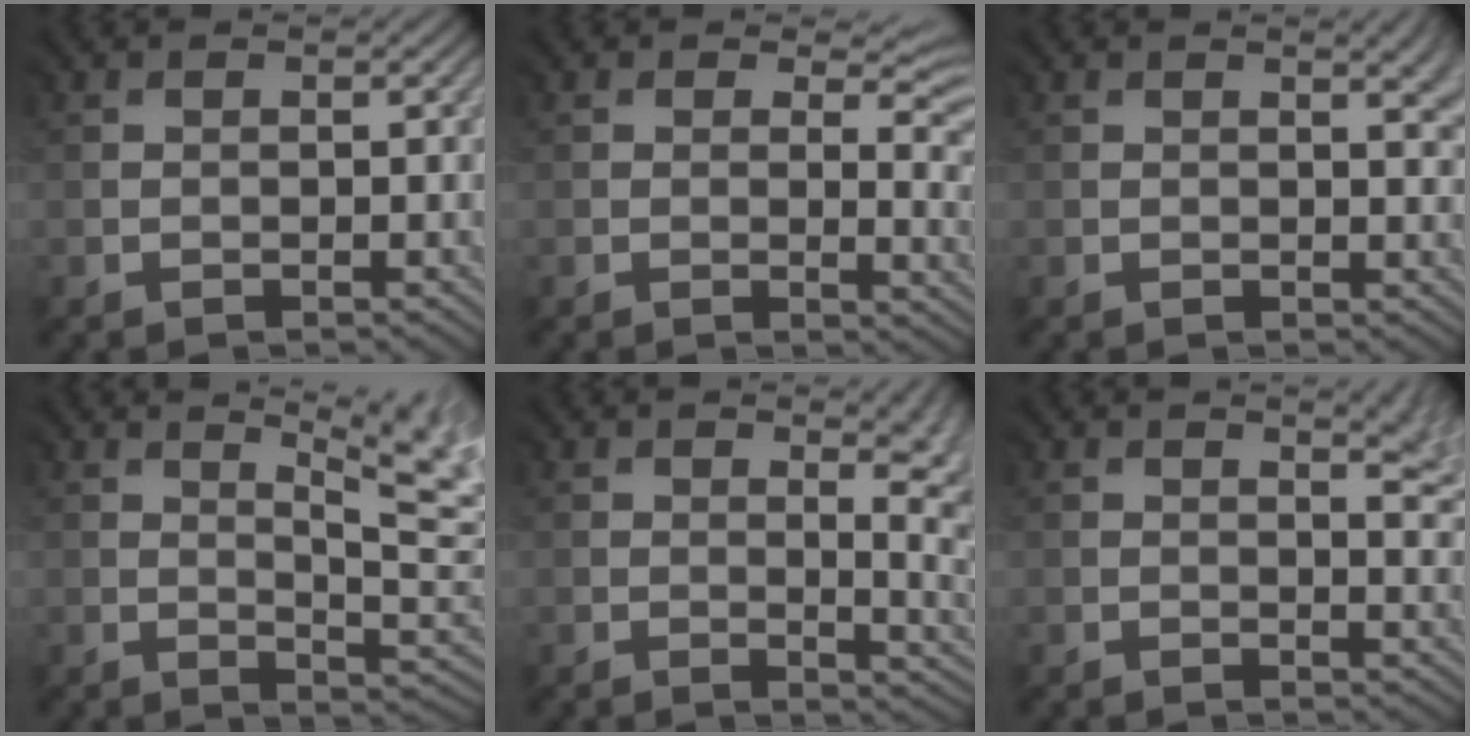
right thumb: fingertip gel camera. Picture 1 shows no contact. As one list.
[{"total": 5.5, "force": [1.6, 2.6, 4.6], "torque": [-0.065, -0.009, 0.022]}, {"total": 3.5, "force": [0.9, 1.0, 3.3], "torque": [-0.033, 0.003, 0.012]}, {"total": 13.4, "force": [5.7, 4.3, 11.4], "torque": [-0.153, 0.040, 0.091]}, {"total": 8.7, "force": [0.7, 3.9, 7.8], "torque": [-0.062, 0.010, 0.002]}, {"total": 5.2, "force": [2.2, 1.5, 4.5], "torque": [-0.045, 0.006, 0.028]}]